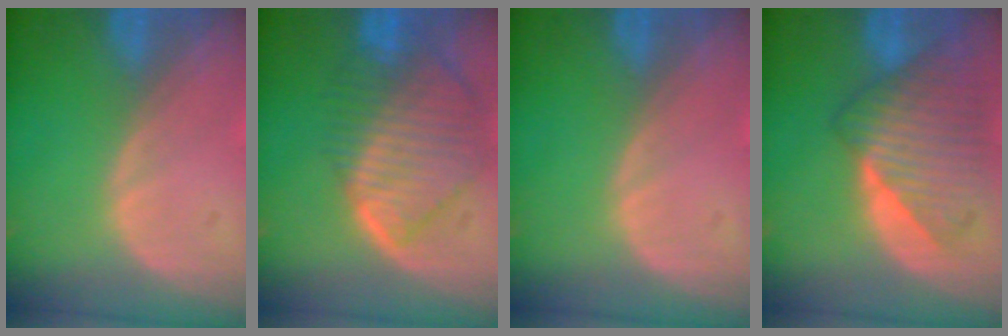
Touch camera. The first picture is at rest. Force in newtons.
{"total": 10.0, "press": 8.7, "slide": 4.9}
{"total": 0.0}
{"total": 8.6, "press": 8.1, "slide": 2.7}